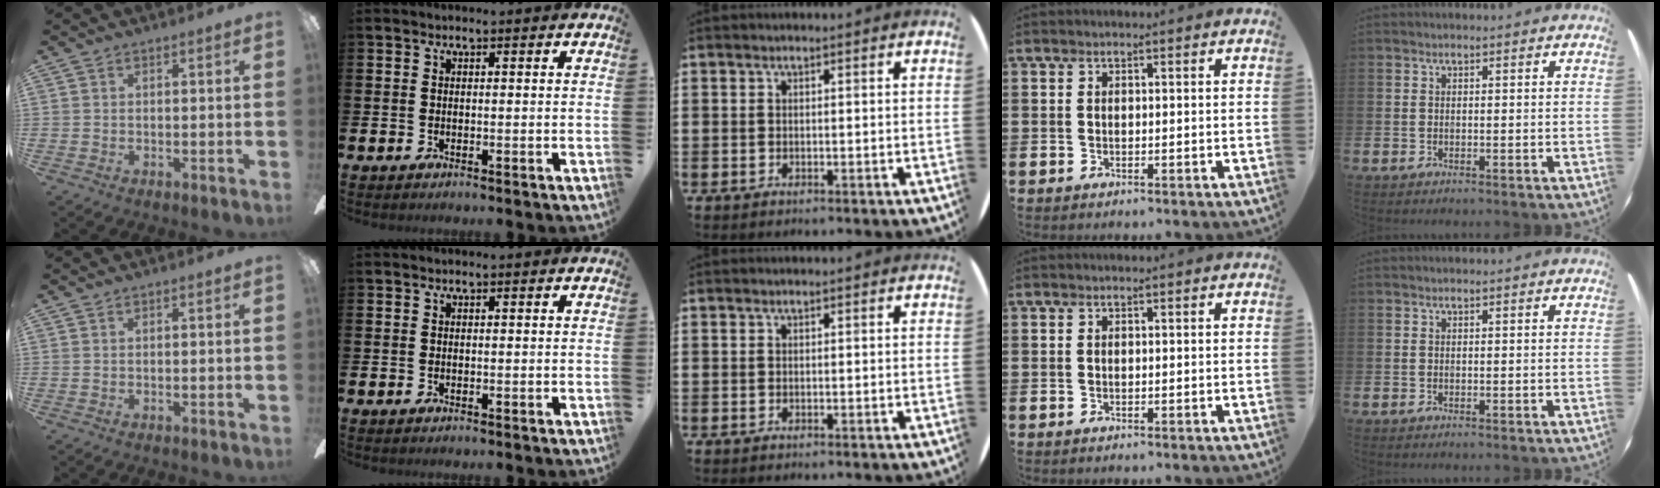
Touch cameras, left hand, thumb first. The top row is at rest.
{}